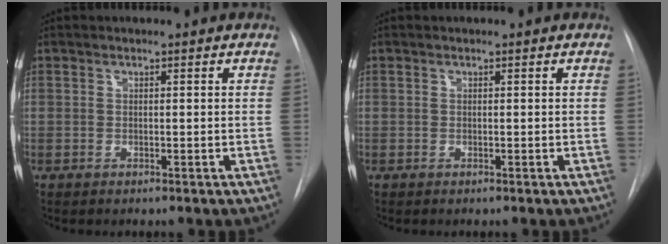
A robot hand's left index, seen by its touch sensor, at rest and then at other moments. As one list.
[{"total": 0.0}]